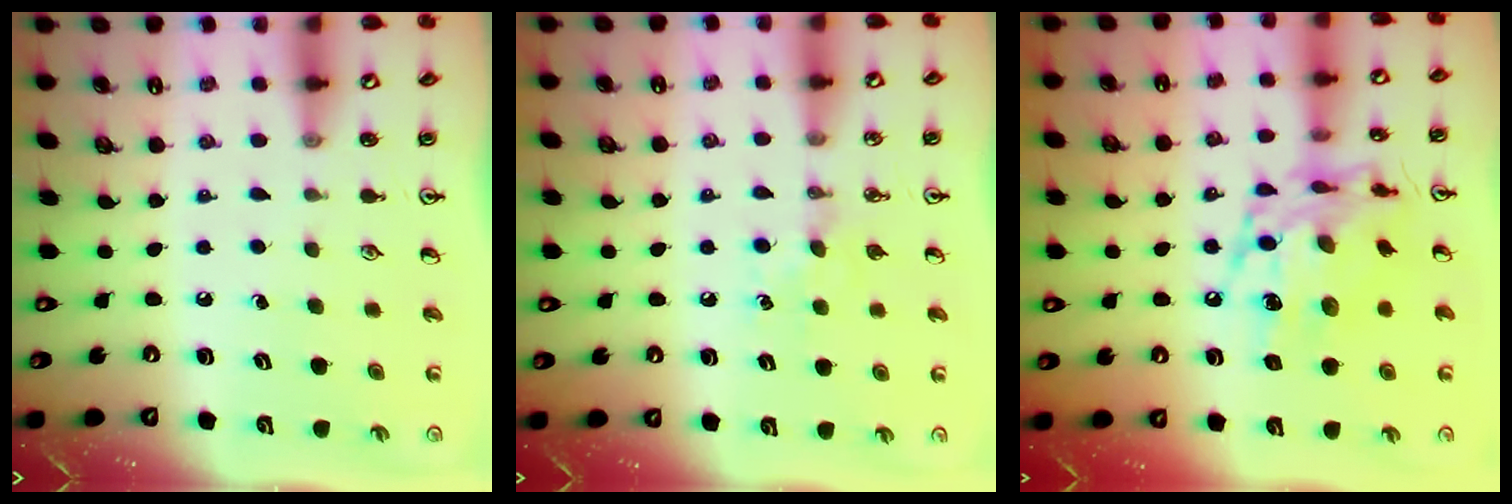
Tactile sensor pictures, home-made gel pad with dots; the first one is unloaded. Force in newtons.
{"total": 5.1, "press": 5.0, "slide": 0.7}
{"total": 15.7, "press": 15.6, "slide": 1.3}